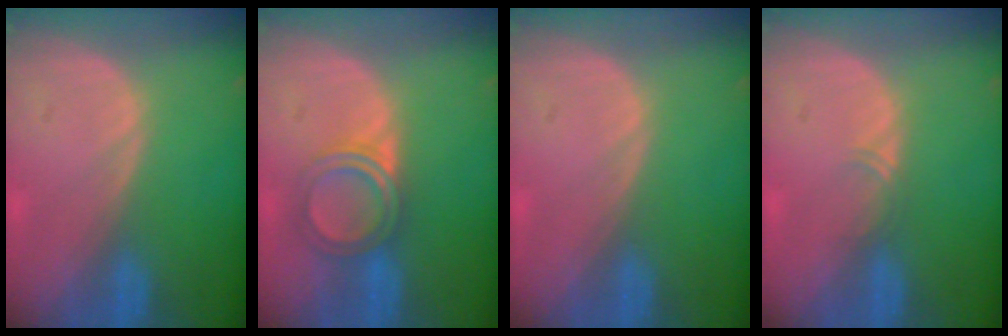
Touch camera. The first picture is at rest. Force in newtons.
{"total": 5.0, "press": 4.7, "slide": 1.6}
{"total": 0.0}
{"total": 1.1, "press": 1.0, "slide": 0.6}